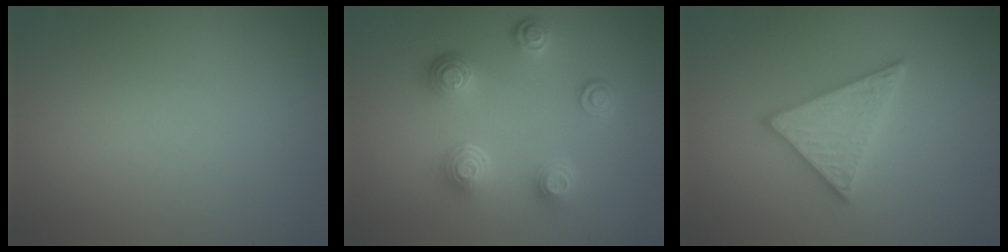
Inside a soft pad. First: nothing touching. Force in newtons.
{"total": 4.5, "press": 3.5, "slide": 2.9}
{"total": 4.4, "press": 4.4, "slide": 0.4}